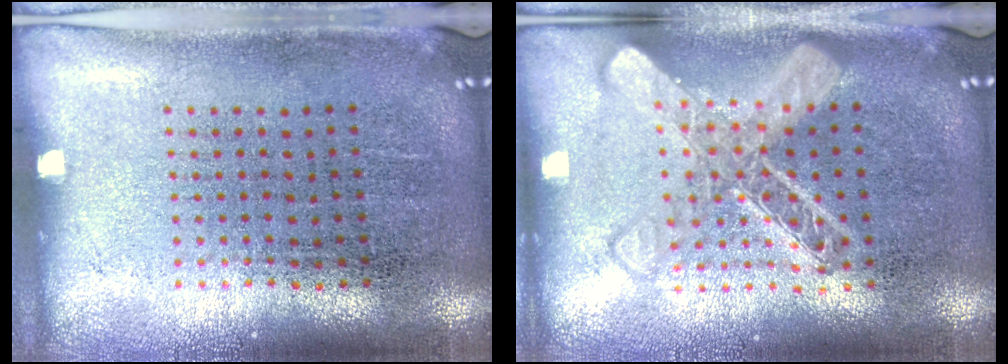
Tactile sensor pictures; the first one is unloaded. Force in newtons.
{"total": 2.1, "press": 2.1, "slide": 0.3}